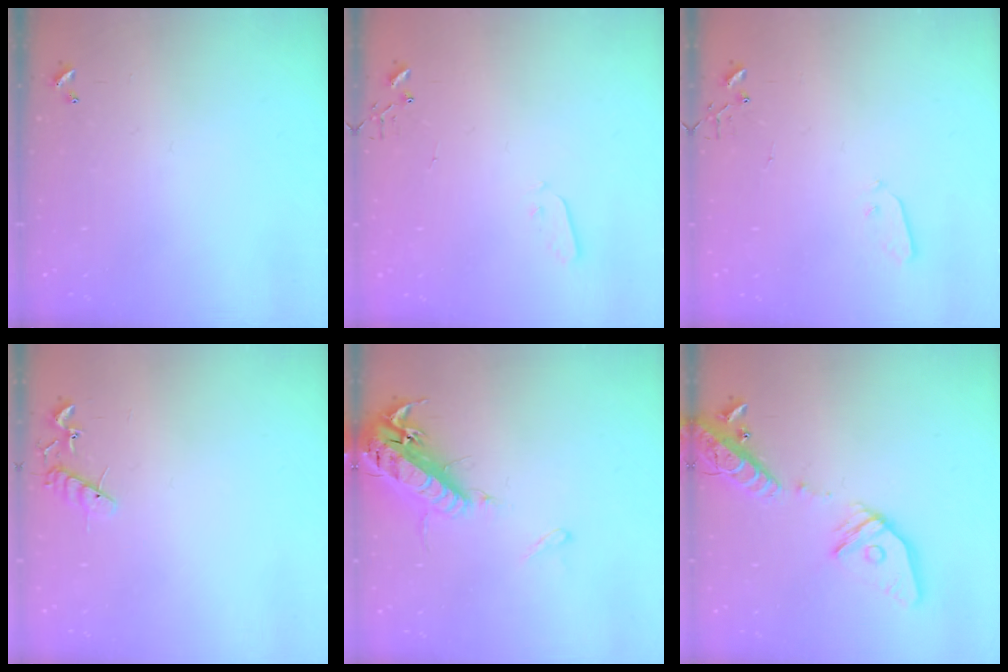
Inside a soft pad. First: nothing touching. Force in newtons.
{"total": 2.5, "press": 2.5, "slide": 0.4}
{"total": 3.7, "press": 3.7, "slide": 0.1}
{"total": 10.4, "press": 10.3, "slide": 0.9}
{"total": 17.4, "press": 16.9, "slide": 4.1}
{"total": 18.3, "press": 17.9, "slide": 3.6}